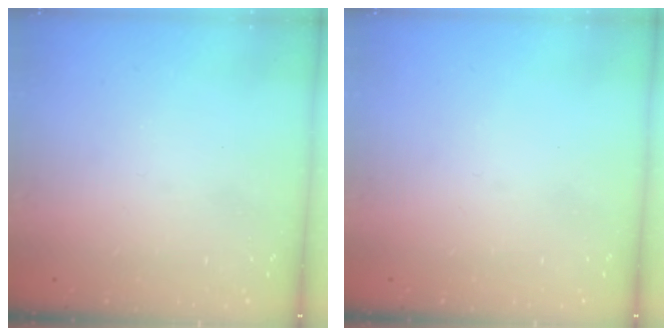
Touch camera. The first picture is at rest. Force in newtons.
{"total": 0.0}